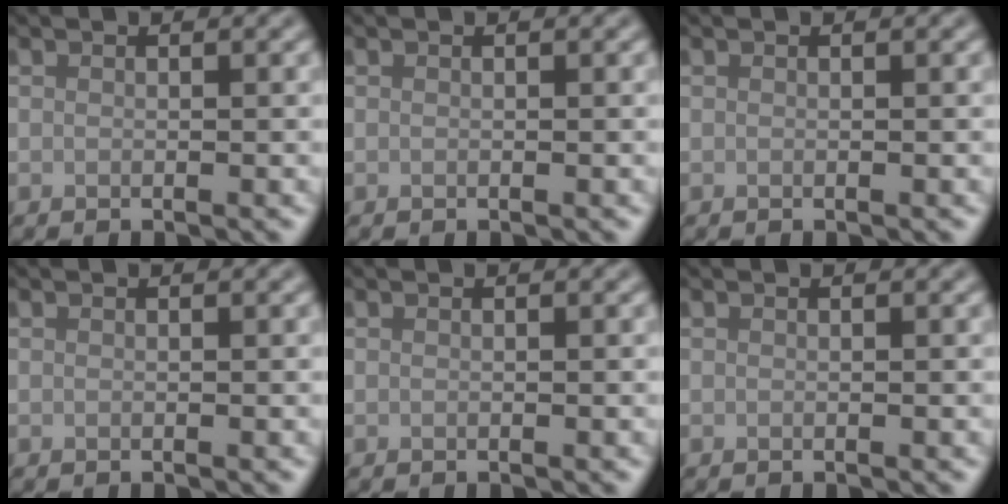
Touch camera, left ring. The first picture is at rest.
{"total": 0.0}
{"total": 0.0}
{"total": 0.0}
{"total": 0.0}
{"total": 0.0}